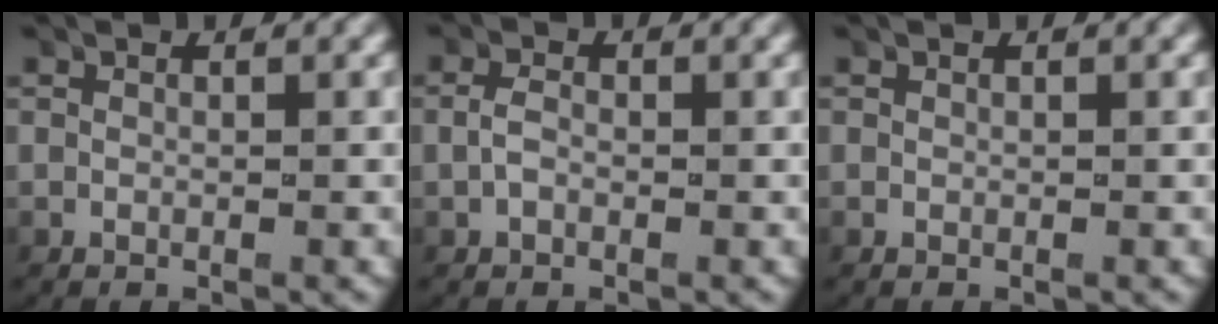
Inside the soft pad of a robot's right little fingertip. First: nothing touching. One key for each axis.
{"total": 1.3, "fx": -0.4, "fy": 0.8, "fz": 0.9, "tx": -0.024, "ty": 0.001, "tz": -0.008}
{"total": 0.0}